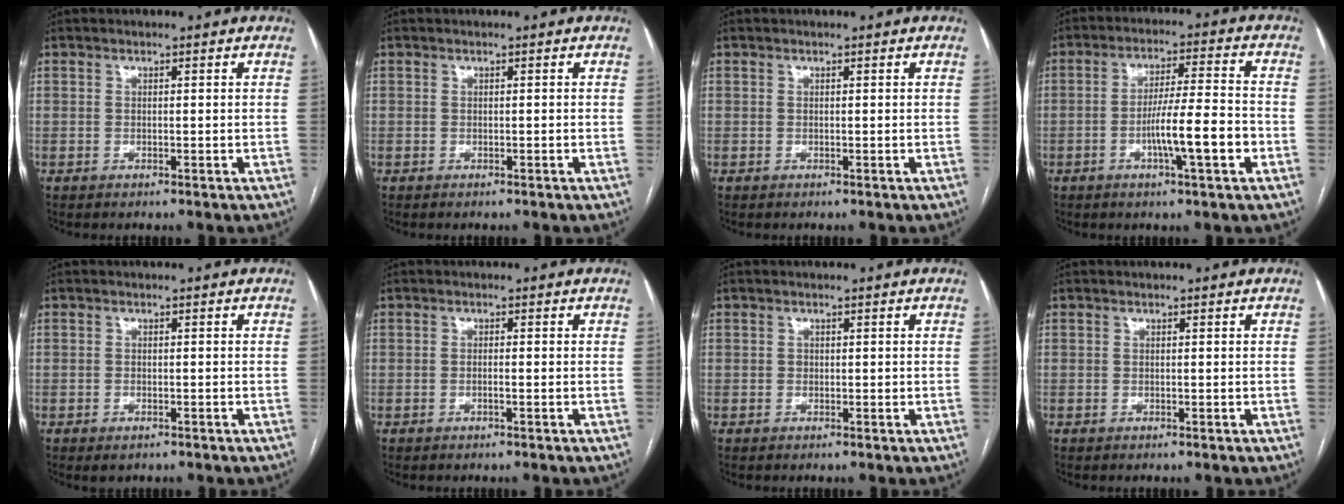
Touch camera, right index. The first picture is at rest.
{"total": 0.0}
{"total": 0.0}
{"total": 9.5, "force": [-3.1, 0.4, 8.9], "torque": [-0.149, 0.004, -0.053]}
{"total": 1.4, "force": [-0.9, 0.8, 0.8], "torque": [-0.008, 0.000, -0.005]}
{"total": 1.0, "force": [-0.4, 0.0, 0.9], "torque": [-0.016, 0.001, -0.007]}
{"total": 0.7, "force": [0.0, 0.6, 0.3], "torque": [-0.003, 0.002, 0.000]}
{"total": 0.0}